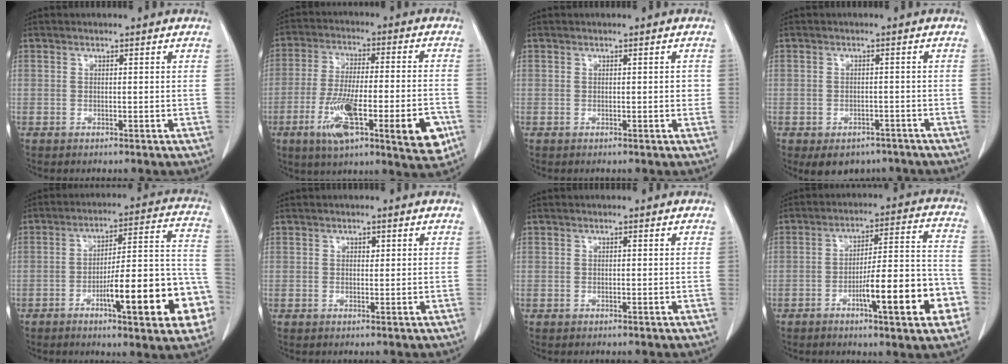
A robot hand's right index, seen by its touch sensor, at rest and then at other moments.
{"total": 18.5, "force": [-7.1, 3.4, 16.7], "torque": [-0.243, -0.010, -0.104]}
{"total": 0.9, "force": [0.0, 0.4, 0.8], "torque": [-0.009, 0.001, 0.000]}
{"total": 6.1, "force": [-4.3, 4.0, 1.5], "torque": [-0.006, 0.010, -0.054]}
{"total": 18.5, "force": [-6.9, 2.9, 16.9], "torque": [-0.184, 0.027, -0.090]}
{"total": 0.8, "force": [0.3, 0.5, 0.5], "torque": [-0.007, 0.000, 0.004]}
{"total": 0.0}
{"total": 15.0, "force": [-5.9, 2.1, 13.6], "torque": [-0.195, 0.018, -0.083]}